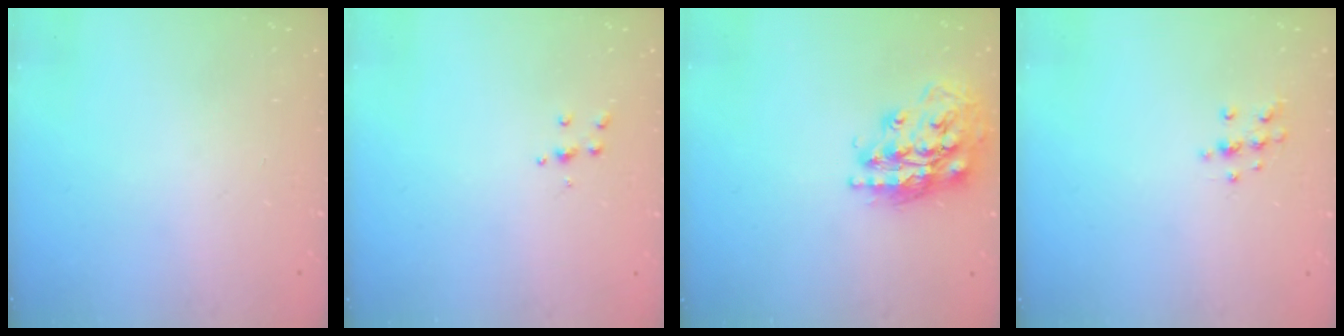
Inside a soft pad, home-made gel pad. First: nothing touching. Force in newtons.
{"total": 3.6, "press": 3.6, "slide": 0.3}
{"total": 18.4, "press": 18.3, "slide": 1.7}
{"total": 9.0, "press": 8.9, "slide": 0.8}